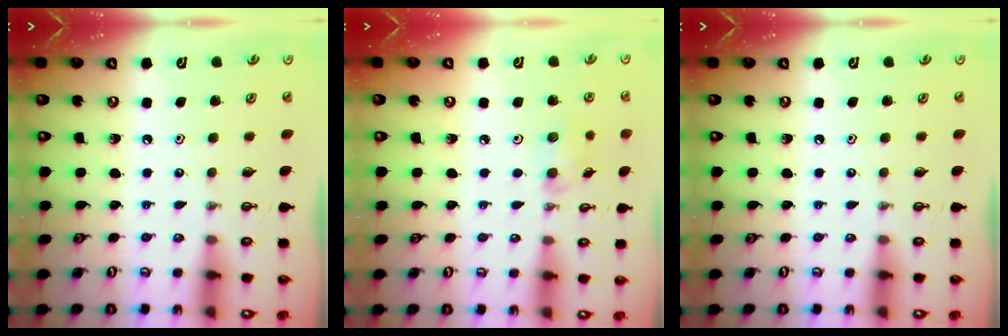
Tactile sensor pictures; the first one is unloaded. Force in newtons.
{"total": 6.9, "press": 5.4, "slide": 4.3}
{"total": 0.0}